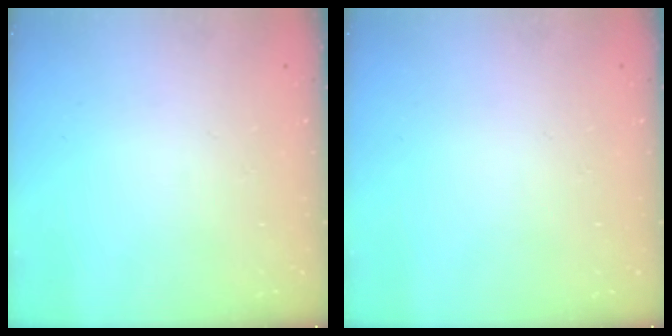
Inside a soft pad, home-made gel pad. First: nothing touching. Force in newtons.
{"total": 0.0}